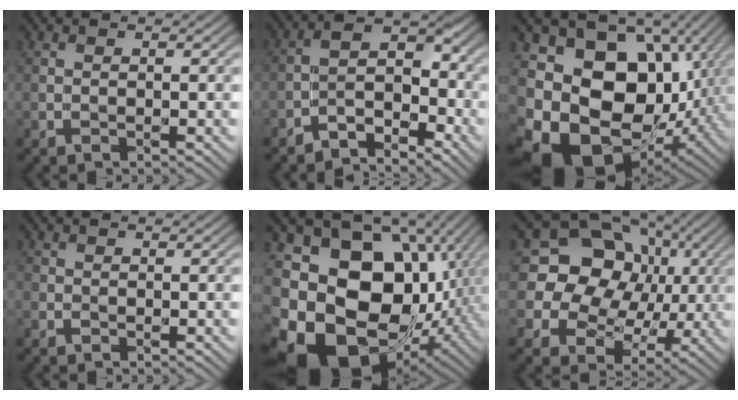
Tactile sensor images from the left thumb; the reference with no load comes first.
{"total": 5.5, "force": [-4.5, 2.9, 1.3], "torque": [0.003, 0.005, -0.090]}
{"total": 17.6, "force": [-2.9, 13.8, 10.4], "torque": [-0.202, -0.031, -0.038]}
{"total": 0.6, "force": [-0.2, 0.5, -0.1], "torque": [0.005, -0.004, -0.005]}
{"total": 19.3, "force": [-4.1, 15.4, 10.9], "torque": [-0.230, -0.032, -0.057]}
{"total": 17.6, "force": [5.1, 15.3, 7.2], "torque": [-0.195, 0.042, 0.087]}